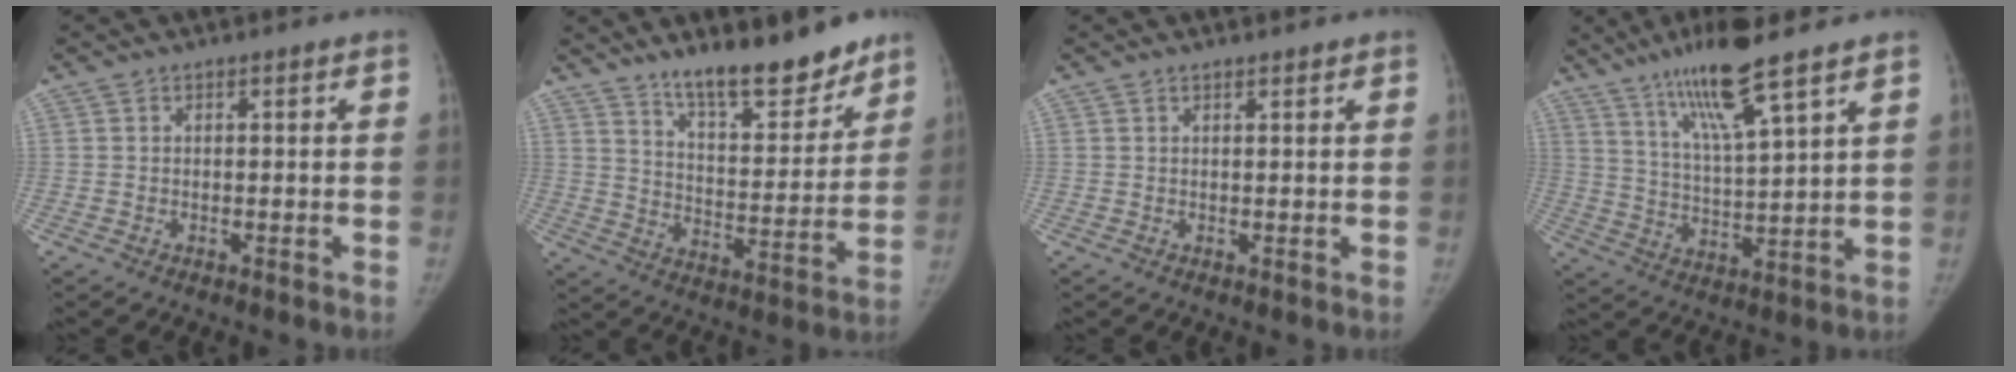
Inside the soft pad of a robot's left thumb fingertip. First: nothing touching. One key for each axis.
{"total": 16.0, "fx": 12.6, "fy": 4.9, "fz": 8.4, "tx": -0.084, "ty": -0.092, "tz": 0.203}
{"total": 0.9, "fx": 0.8, "fy": 0.3, "fz": 0.4, "tx": -0.007, "ty": -0.005, "tz": 0.013}
{"total": 13.1, "fx": 8.9, "fy": 1.2, "fz": 9.6, "tx": -0.175, "ty": -0.045, "tz": 0.168}